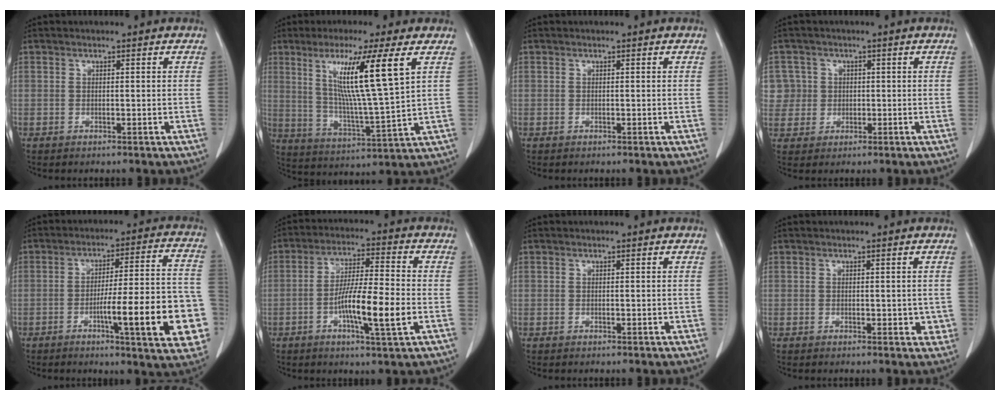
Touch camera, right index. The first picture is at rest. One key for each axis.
{"total": 13.6, "fx": 5.4, "fy": -1.1, "fz": 12.5, "tx": -0.222, "ty": -0.013, "tz": 0.098}
{"total": 0.0}
{"total": 5.7, "fx": 1.1, "fy": 5.6, "fz": 0.0, "tx": 0.007, "ty": 0.020, "tz": 0.025}
{"total": 18.2, "fx": -5.5, "fy": 2.3, "fz": 17.2, "tx": -0.167, "ty": 0.020, "tz": -0.065}
{"total": 10.9, "fx": -3.1, "fy": 0.7, "fz": 10.4, "tx": -0.186, "ty": -0.006, "tz": -0.058}
{"total": 0.6, "fx": 0.0, "fy": 0.2, "fz": 0.6, "tx": -0.008, "ty": -0.002, "tz": 0.003}
{"total": 2.6, "fx": 0.0, "fy": 1.4, "fz": 2.2, "tx": -0.016, "ty": -0.003, "tz": 0.003}